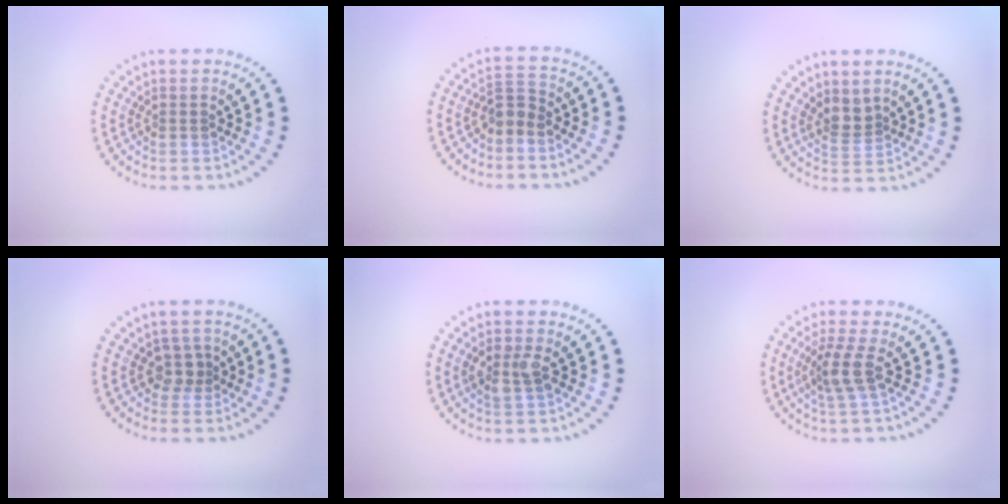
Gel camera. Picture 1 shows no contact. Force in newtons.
{"total": 1.8, "press": 1.5, "slide": 1.0}
{"total": 2.1, "press": 1.7, "slide": 1.2}
{"total": 1.9, "press": 1.6, "slide": 0.9}
{"total": 2.4, "press": 2.4, "slide": 0.3}
{"total": 2.7, "press": 2.0, "slide": 1.8}